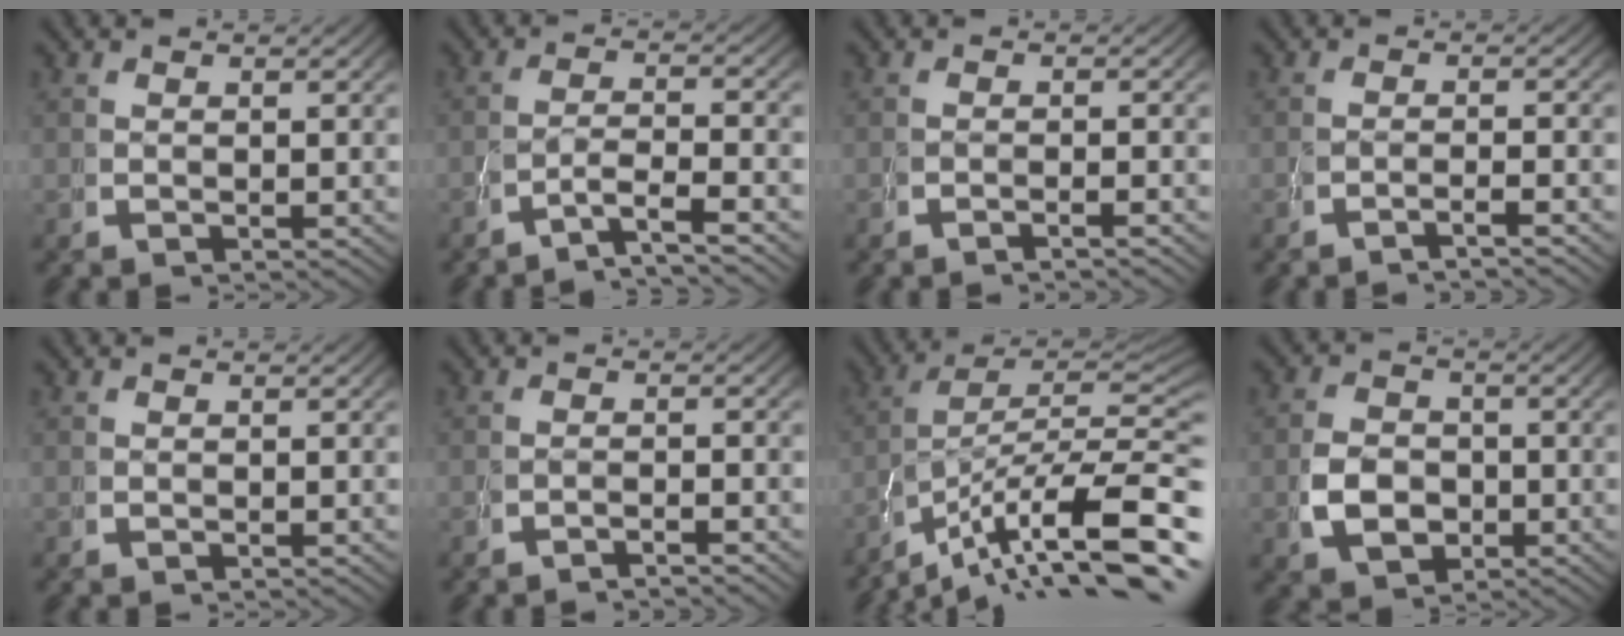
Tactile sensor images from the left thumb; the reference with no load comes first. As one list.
[{"total": 4.0, "force": [-2.3, 1.2, 3.1], "torque": [-0.073, -0.016, -0.033]}, {"total": 1.3, "force": [-0.9, -0.3, 0.9], "torque": [-0.017, 0.007, -0.021]}, {"total": 2.0, "force": [-1.4, -0.3, 1.3], "torque": [-0.027, 0.004, -0.029]}, {"total": 0.0}, {"total": 1.6, "force": [-1.6, -0.2, 0.4], "torque": [-0.006, 0.002, -0.031]}, {"total": 14.9, "force": [-6.3, 8.5, 10.4], "torque": [-0.168, -0.048, -0.078]}, {"total": 5.4, "force": [-0.8, 4.2, 3.4], "torque": [-0.070, -0.019, -0.005]}]